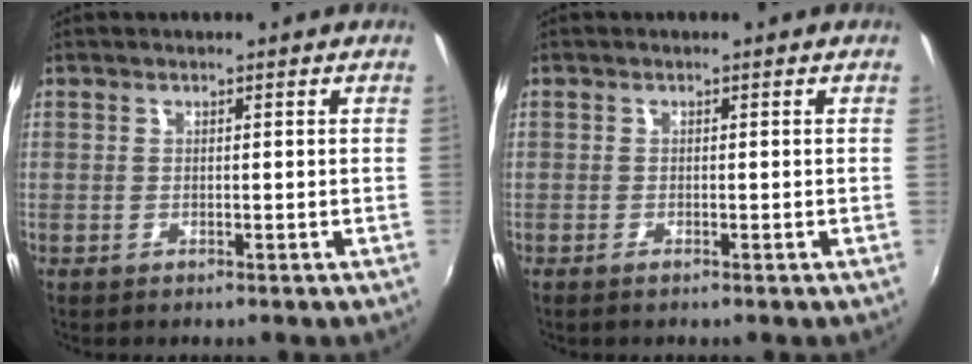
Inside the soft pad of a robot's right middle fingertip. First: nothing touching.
{"total": 0.7, "force": [-0.6, 0.0, 0.4], "torque": [-0.007, -0.003, -0.013]}